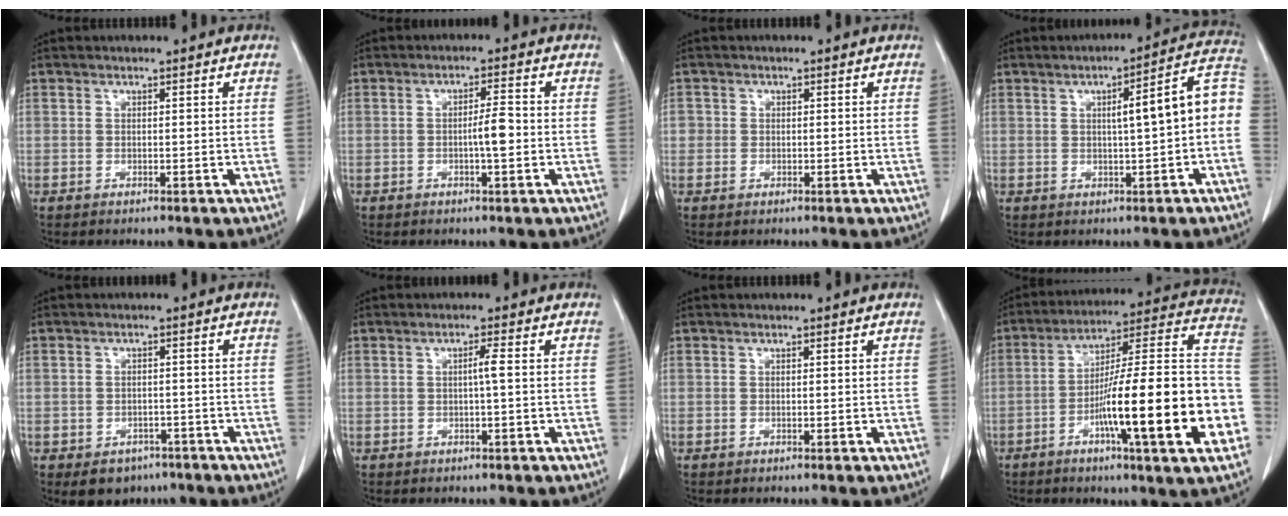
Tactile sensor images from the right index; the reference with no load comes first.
{"total": 3.4, "force": [-0.6, 0.3, 3.3], "torque": [-0.056, 0.002, -0.009]}
{"total": 1.4, "force": [0.0, 1.4, 0.2], "torque": [0.007, 0.005, -0.001]}
{"total": 9.6, "force": [0.1, 0.8, 9.6], "torque": [-0.124, 0.030, -0.003]}
{"total": 4.8, "force": [-3.0, 3.6, 1.3], "torque": [-0.013, 0.007, -0.033]}
{"total": 1.6, "force": [-0.1, -0.3, 1.6], "torque": [-0.030, 0.001, -0.001]}
{"total": 0.0}
{"total": 24.6, "force": [-7.0, 1.4, 23.5], "torque": [-0.287, 0.007, -0.109]}